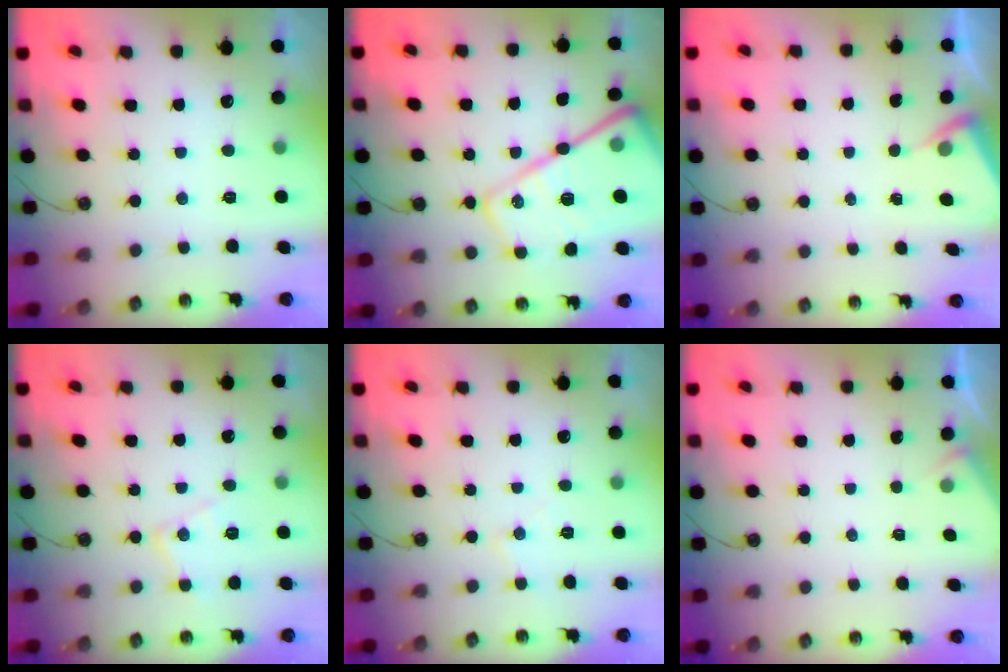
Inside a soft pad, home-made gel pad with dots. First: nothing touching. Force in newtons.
{"total": 26.5, "press": 26.3, "slide": 2.9}
{"total": 2.9, "press": 2.9, "slide": 0.4}
{"total": 9.7, "press": 9.7, "slide": 0.7}
{"total": 5.1, "press": 5.0, "slide": 0.8}
{"total": 2.5, "press": 2.5, "slide": 0.4}